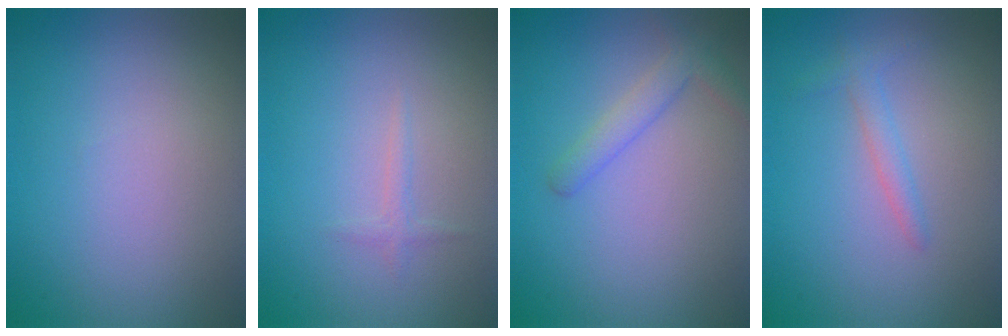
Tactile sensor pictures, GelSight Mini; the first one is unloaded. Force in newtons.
{"total": 0.8, "press": 0.8, "slide": 0.1}
{"total": 2.3, "press": 2.3, "slide": 0.1}
{"total": 1.4, "press": 1.4, "slide": 0.1}